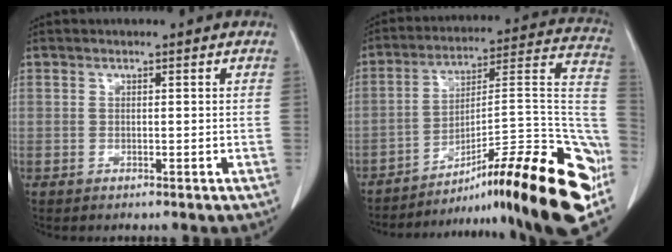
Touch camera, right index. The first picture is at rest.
{"total": 30.0, "force": [-18.2, 2.8, 23.6], "torque": [-0.227, 0.003, -0.269]}